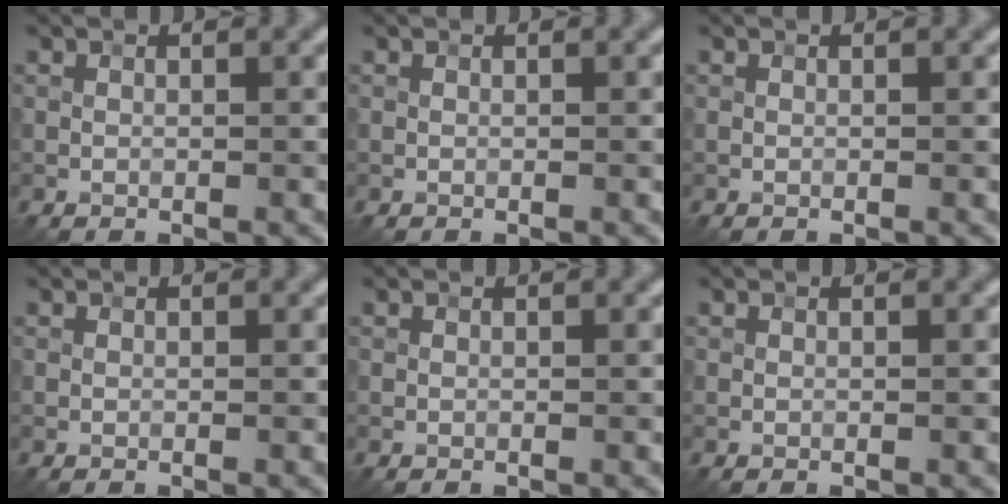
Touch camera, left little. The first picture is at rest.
{"total": 0.0}
{"total": 0.0}
{"total": 0.0}
{"total": 0.0}
{"total": 0.0}